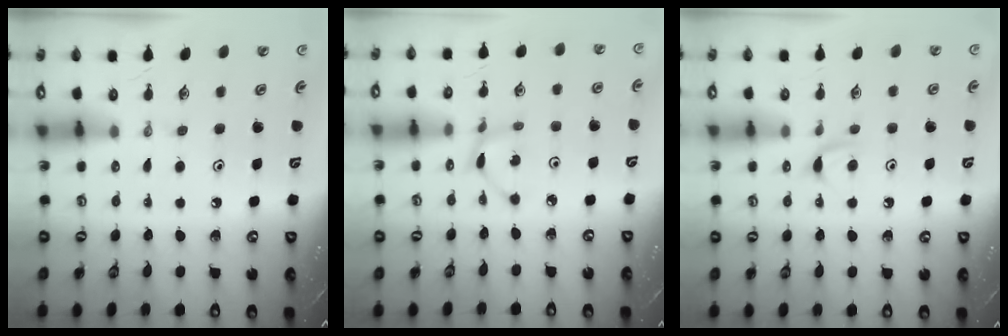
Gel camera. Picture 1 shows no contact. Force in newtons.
{"total": 2.4, "press": 2.4, "slide": 0.3}
{"total": 4.5, "press": 4.4, "slide": 0.6}